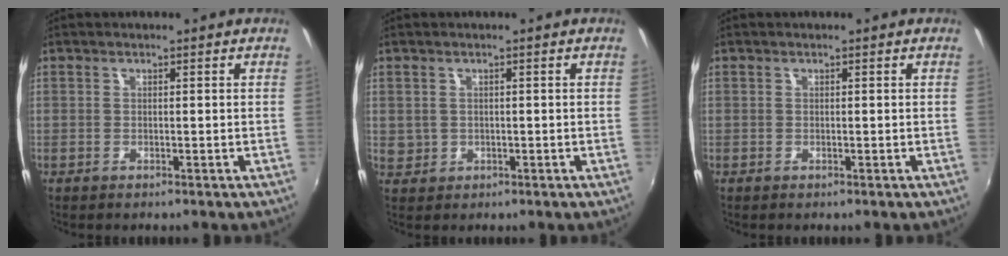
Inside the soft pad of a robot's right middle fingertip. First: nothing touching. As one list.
[{"total": 3.1, "force": [0.1, 3.0, 0.9], "torque": [-0.015, 0.001, 0.007]}, {"total": 0.0}]